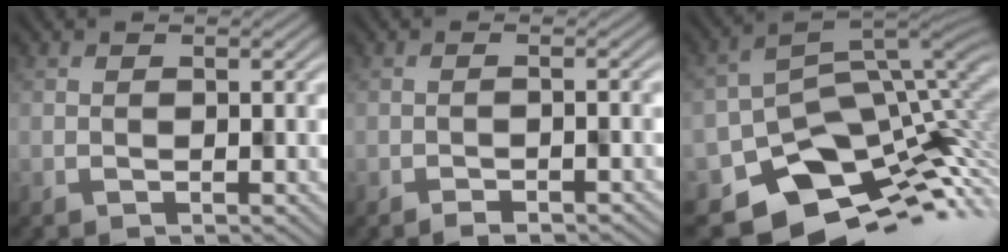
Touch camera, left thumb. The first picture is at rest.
{"total": 1.4, "force": [-1.3, -0.1, -0.1], "torque": [0.003, 0.005, -0.023]}
{"total": 9.8, "force": [-4.3, 7.3, 4.9], "torque": [-0.096, -0.031, -0.063]}